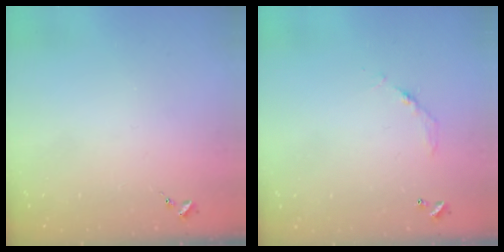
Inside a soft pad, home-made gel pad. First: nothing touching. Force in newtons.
{"total": 5.0, "press": 5.0, "slide": 0.3}